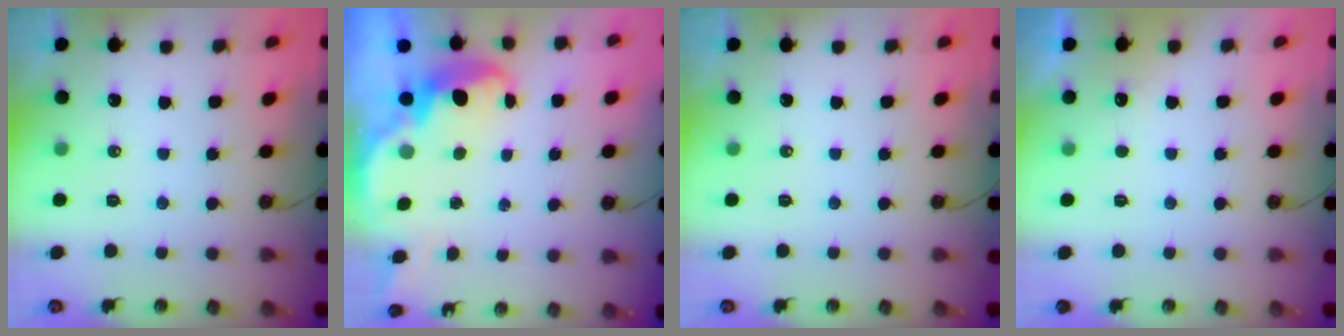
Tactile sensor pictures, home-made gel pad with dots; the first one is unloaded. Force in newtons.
{"total": 4.0, "press": 4.0, "slide": 0.7}
{"total": 0.0}
{"total": 2.6, "press": 2.4, "slide": 0.9}